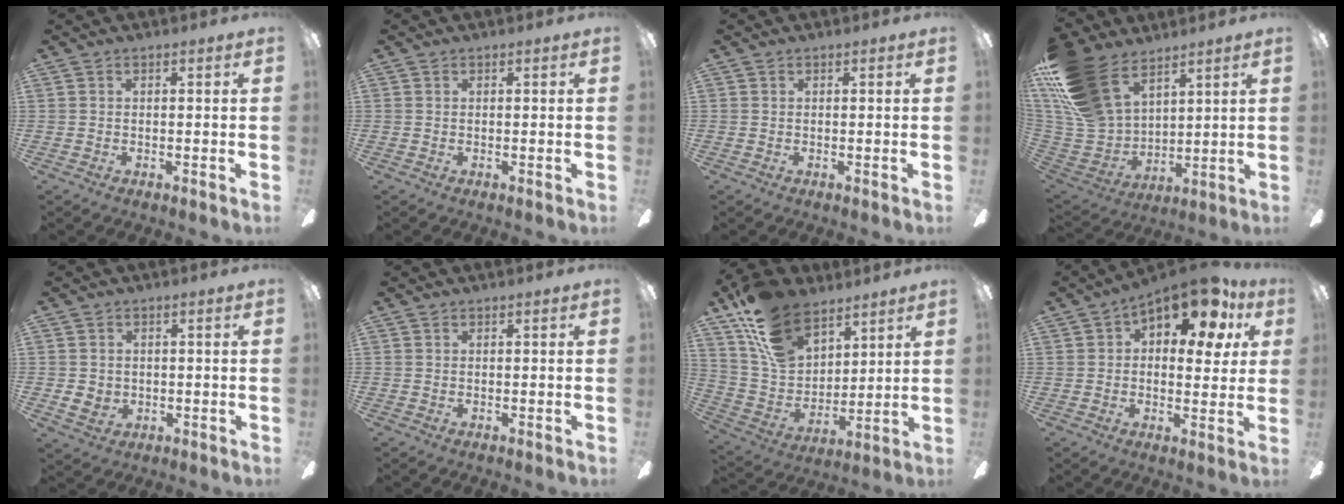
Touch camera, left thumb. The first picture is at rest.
{"total": 0.0}
{"total": 0.0}
{"total": 22.3, "force": [13.5, 12.8, 12.4], "torque": [-0.285, -0.062, 0.255]}
{"total": 3.4, "force": [0.0, 3.2, 1.2], "torque": [-0.015, 0.000, 0.002]}
{"total": 0.0}
{"total": 18.3, "force": [12.7, 10.3, 8.3], "torque": [-0.181, -0.054, 0.243]}
{"total": 14.4, "force": [8.3, 7.0, 9.5], "torque": [-0.120, -0.045, 0.137]}